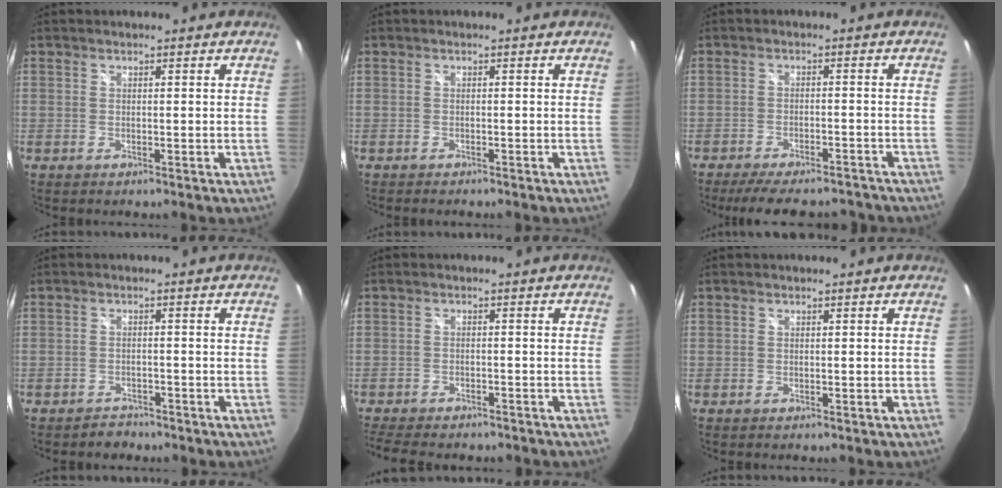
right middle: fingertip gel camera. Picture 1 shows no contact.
{"total": 1.3, "force": [-1.2, 0.3, 0.4], "torque": [-0.009, -0.010, -0.020]}
{"total": 13.2, "force": [-11.3, 3.8, 5.5], "torque": [-0.116, -0.010, -0.154]}
{"total": 2.8, "force": [-2.3, 1.6, 0.1], "torque": [-0.007, 0.001, -0.033]}
{"total": 9.2, "force": [-8.0, 2.6, 3.8], "torque": [-0.093, -0.024, -0.124]}
{"total": 0.0}